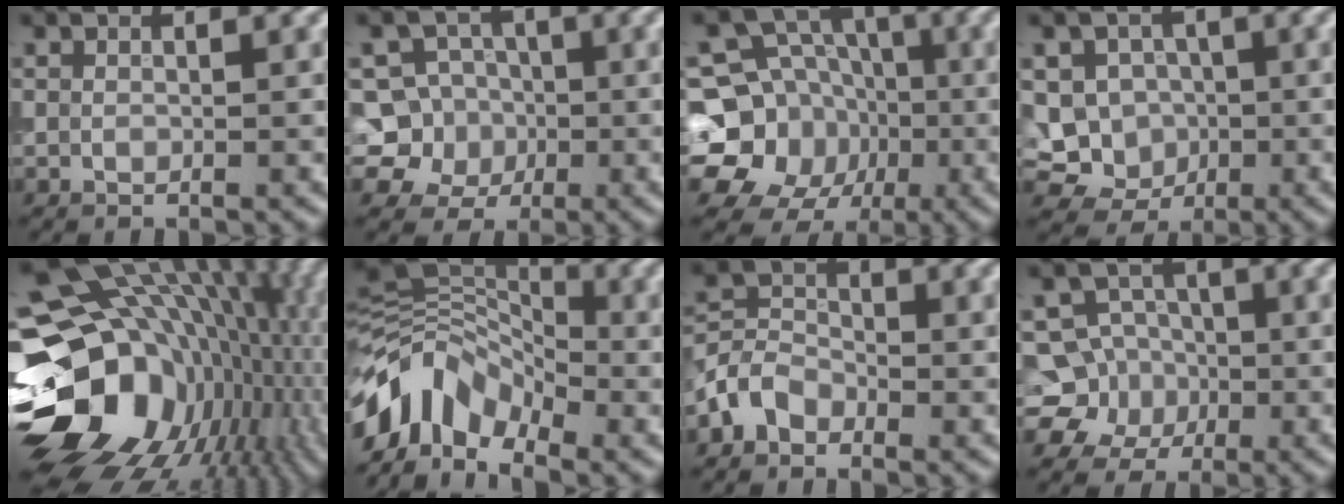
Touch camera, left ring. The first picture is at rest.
{"total": 6.6, "force": [-1.0, 6.2, 1.9], "torque": [-0.014, 0.026, -0.051]}
{"total": 12.1, "force": [-2.4, 10.9, 4.7], "torque": [-0.079, -0.015, -0.071]}
{"total": 7.8, "force": [-1.0, 7.3, 2.5], "torque": [-0.033, 0.021, -0.053]}
{"total": 20.5, "force": [-2.9, 15.7, 12.8], "torque": [-0.205, -0.012, -0.039]}
{"total": 7.6, "force": [-4.0, 4.9, 4.3], "torque": [-0.073, 0.010, -0.091]}
{"total": 2.9, "force": [-1.8, 2.0, 1.1], "torque": [-0.019, 0.011, -0.045]}
{"total": 7.7, "force": [-1.9, 7.2, 1.8], "torque": [-0.018, 0.017, -0.062]}